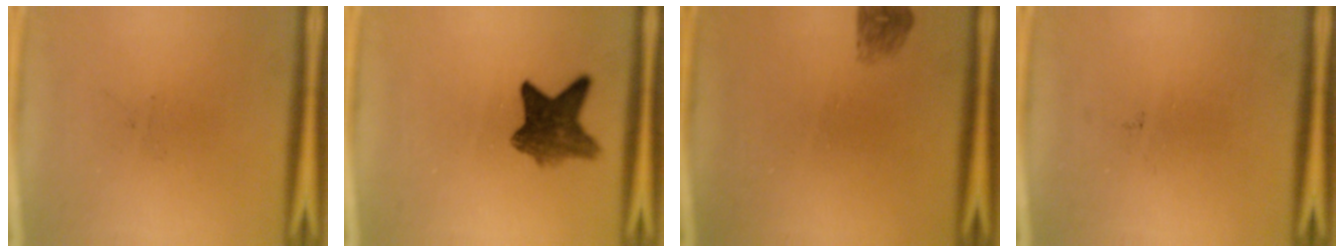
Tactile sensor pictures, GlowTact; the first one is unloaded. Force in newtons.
{"total": 7.0}
{"total": 1.7}
{"total": 0.0}